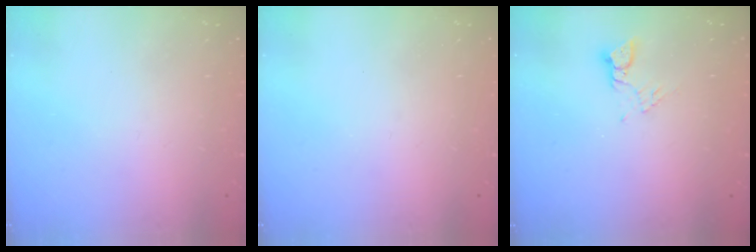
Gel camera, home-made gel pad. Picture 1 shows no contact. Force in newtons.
{"total": 0.0}
{"total": 2.7, "press": 2.7, "slide": 0.2}